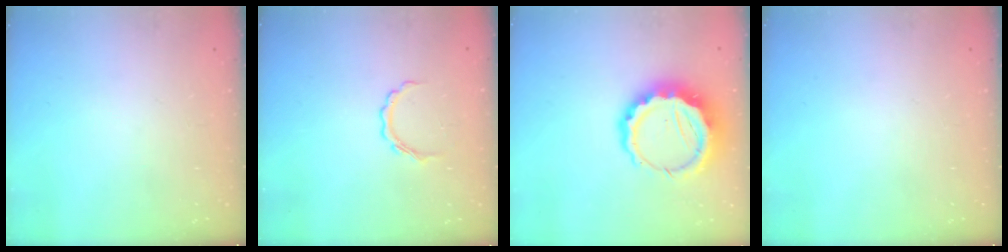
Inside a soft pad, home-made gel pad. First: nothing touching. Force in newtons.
{"total": 4.3, "press": 4.3, "slide": 0.6}
{"total": 12.0, "press": 11.7, "slide": 2.7}
{"total": 0.0}